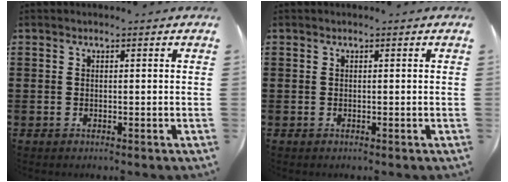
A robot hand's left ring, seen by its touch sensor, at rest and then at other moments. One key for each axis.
{"total": 0.0}